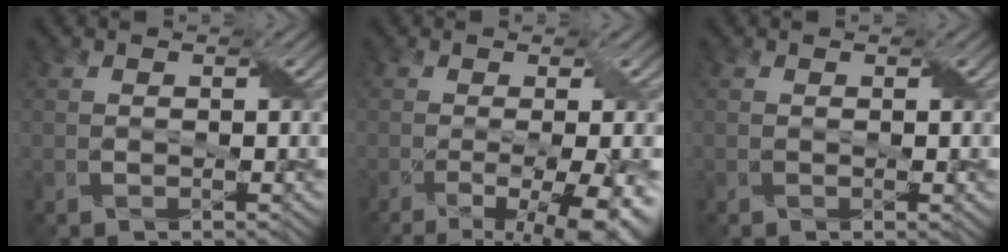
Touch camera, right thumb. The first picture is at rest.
{"total": 10.2, "force": [-4.3, 2.8, 8.8], "torque": [-0.125, -0.016, -0.051]}
{"total": 0.6, "force": [0.1, 0.1, 0.6], "torque": [-0.009, 0.000, 0.000]}